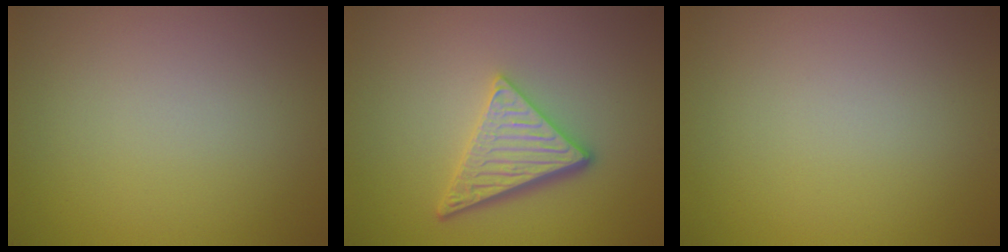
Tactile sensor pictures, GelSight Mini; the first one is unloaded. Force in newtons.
{"total": 4.3, "press": 3.4, "slide": 2.6}
{"total": 0.0}